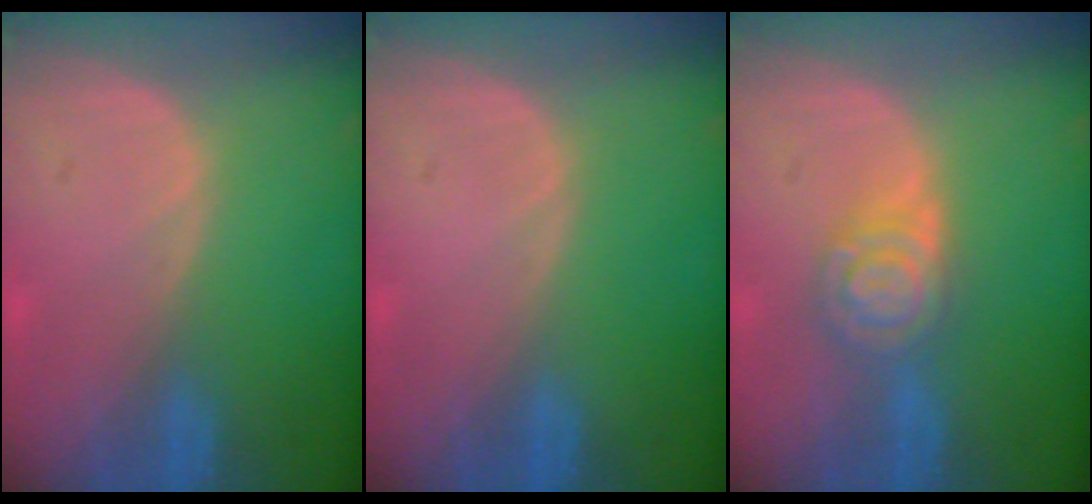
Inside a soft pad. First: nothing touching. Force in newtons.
{"total": 0.0}
{"total": 5.7, "press": 5.6, "slide": 0.4}